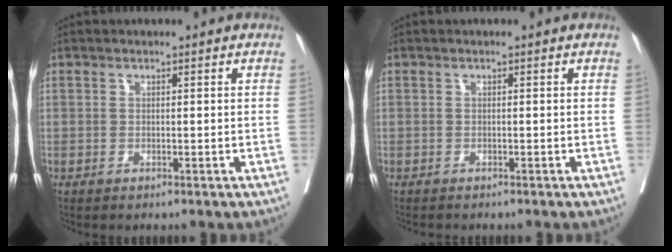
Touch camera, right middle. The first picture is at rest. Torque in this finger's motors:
{"motor_torque": [0.23, -0.36, -0.01, 0.01]}